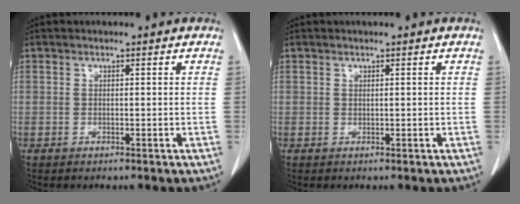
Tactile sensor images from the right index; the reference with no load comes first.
{"total": 0.0}